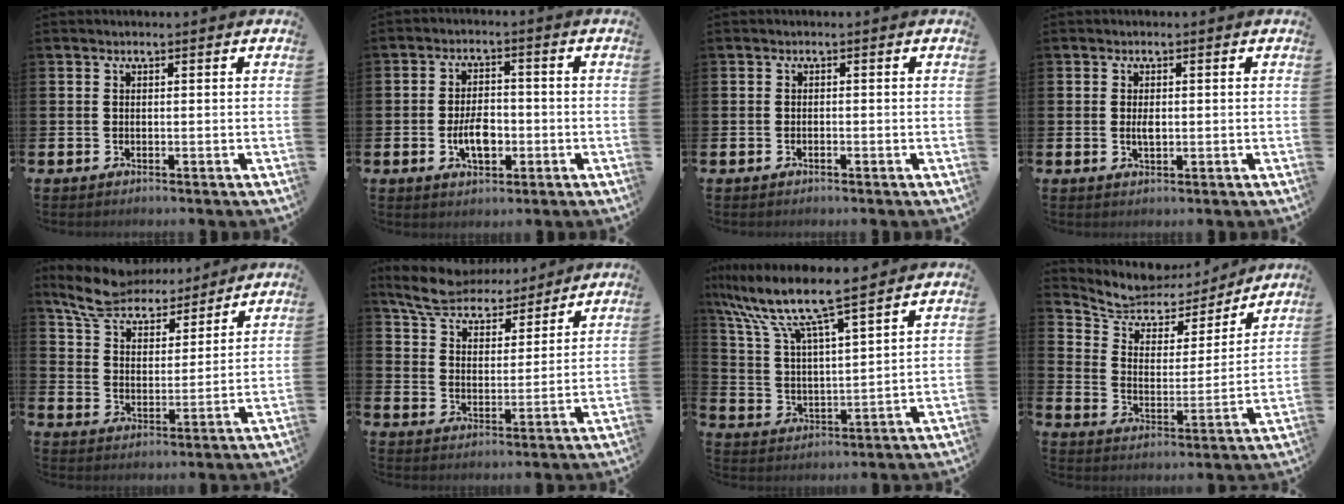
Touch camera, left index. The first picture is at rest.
{"total": 5.0, "force": [-1.4, 2.8, 3.9], "torque": [-0.053, 0.002, -0.027]}
{"total": 0.6, "force": [-0.6, 0.2, 0.1], "torque": [0.003, -0.005, -0.013]}
{"total": 1.6, "force": [0.0, 0.8, 1.4], "torque": [-0.014, -0.003, -0.005]}
{"total": 7.6, "force": [7.0, 2.3, 1.6], "torque": [-0.068, -0.045, 0.126]}
{"total": 7.2, "force": [6.7, 2.0, 1.3], "torque": [-0.060, -0.042, 0.120]}
{"total": 9.3, "force": [8.2, 0.7, 4.2], "torque": [-0.117, -0.053, 0.137]}
{"total": 7.3, "force": [6.4, 3.1, 1.4], "torque": [-0.068, -0.048, 0.109]}